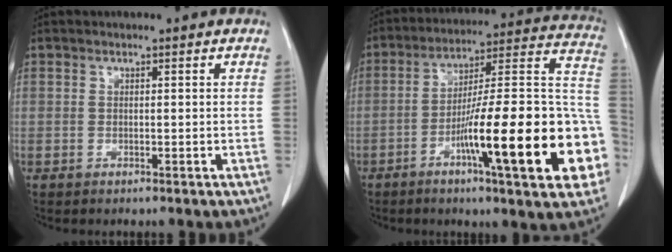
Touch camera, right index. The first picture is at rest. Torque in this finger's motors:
{"motor_torque": [1.49, -0.64, 1.05, 0.21]}